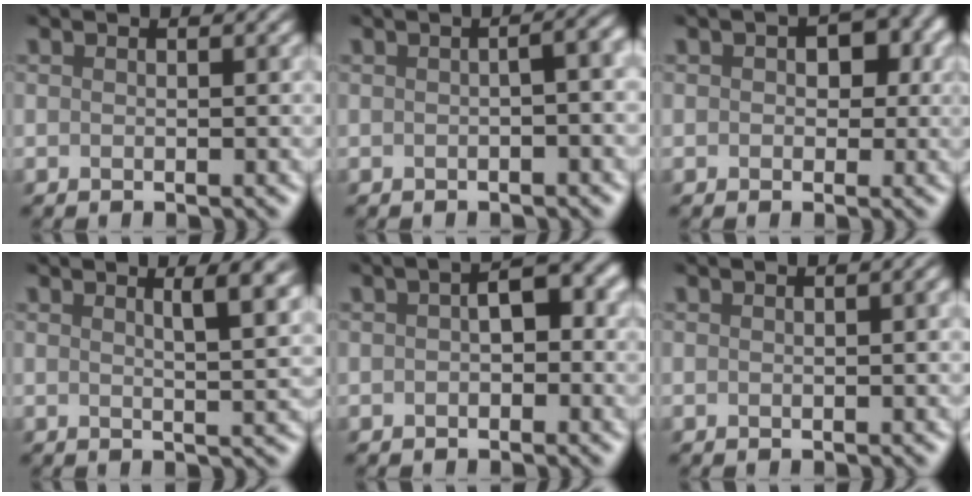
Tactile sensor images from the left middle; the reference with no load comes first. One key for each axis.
{"total": 3.8, "fx": -1.3, "fy": 1.7, "fz": 3.2, "tx": -0.017, "ty": 0.006, "tz": -0.019}
{"total": 2.9, "fx": 0.3, "fy": 2.4, "fz": 1.7, "tx": 0.008, "ty": 0.014, "tz": -0.005}
{"total": 3.8, "fx": 1.6, "fy": 1.0, "fz": 3.3, "tx": -0.025, "ty": 0.017, "tz": 0.013}
{"total": 2.4, "fx": -0.5, "fy": 1.3, "fz": 2.0, "tx": -0.027, "ty": 0.013, "tz": -0.015}
{"total": 1.5, "fx": -0.3, "fy": 0.7, "fz": 1.3, "tx": -0.005, "ty": 0.010, "tz": -0.009}